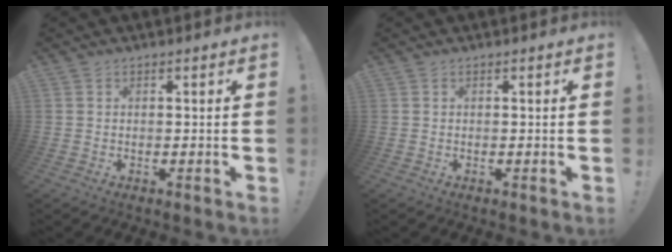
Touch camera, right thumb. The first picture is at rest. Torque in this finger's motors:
{"motor_torque": [-0.08, 0.07, -0.07, 0.07, 0.00]}